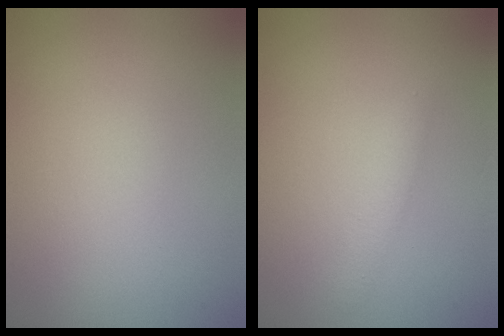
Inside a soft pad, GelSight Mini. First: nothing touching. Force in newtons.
{"total": 1.3, "press": 1.3, "slide": 0.0}